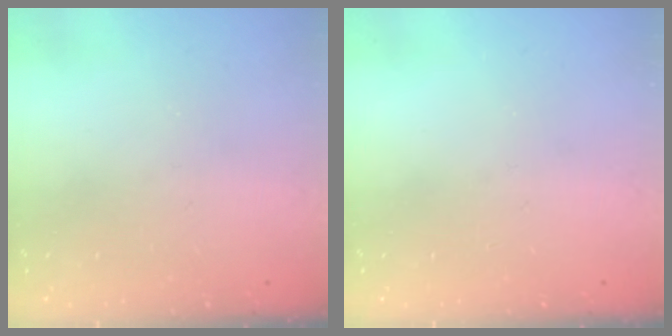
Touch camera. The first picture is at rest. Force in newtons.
{"total": 0.0}